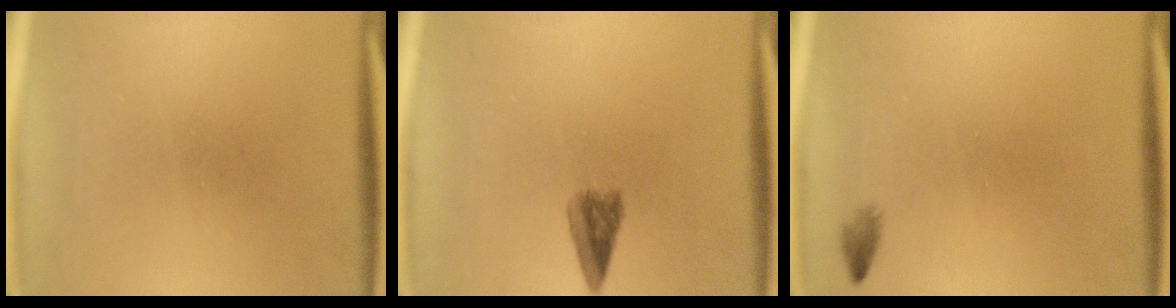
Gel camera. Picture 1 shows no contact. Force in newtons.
{"total": 3.0}
{"total": 0.8}